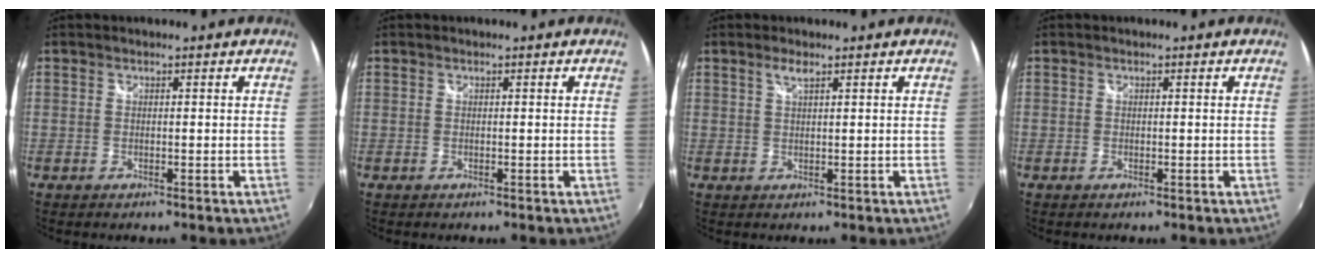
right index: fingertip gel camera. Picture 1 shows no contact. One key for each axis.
{"total": 0.0}
{"total": 1.7, "fx": 1.1, "fy": 0.3, "fz": 1.3, "tx": -0.024, "ty": 0.003, "tz": 0.018}
{"total": 0.0}